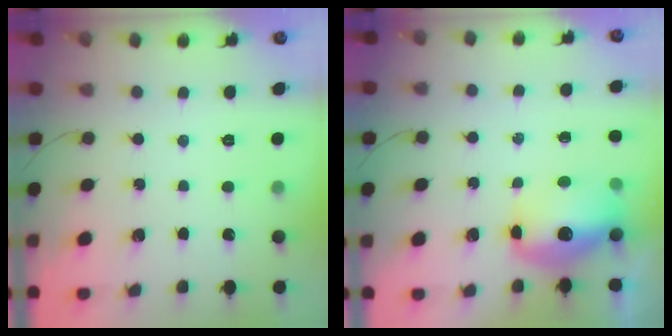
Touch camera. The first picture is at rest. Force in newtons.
{"total": 11.3, "press": 11.0, "slide": 2.5}